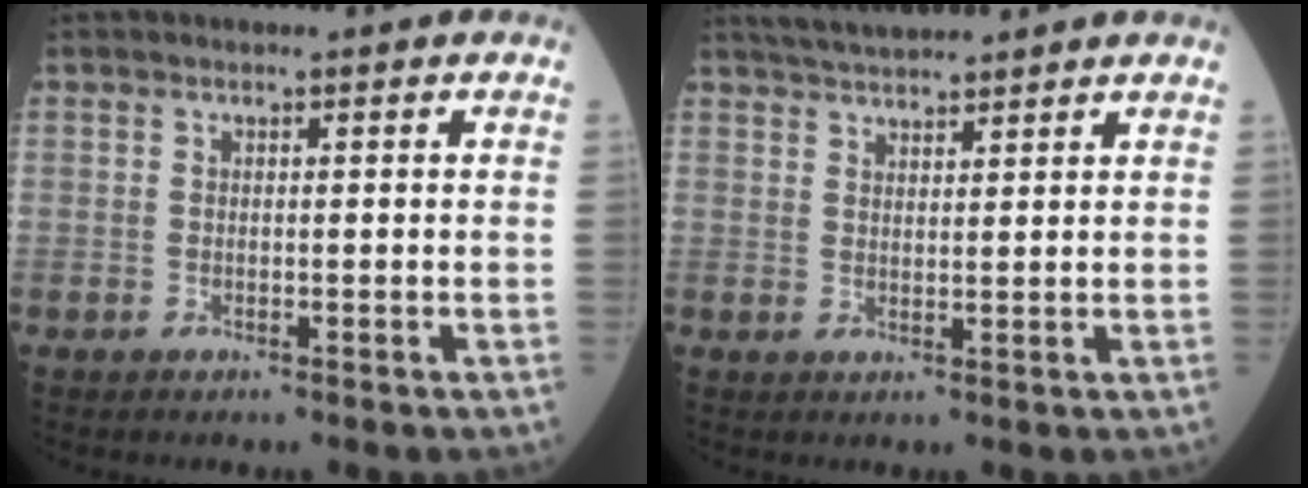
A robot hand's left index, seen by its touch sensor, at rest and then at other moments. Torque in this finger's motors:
{"motor_torque": [-0.06, -0.31, 0.34, 0.04]}